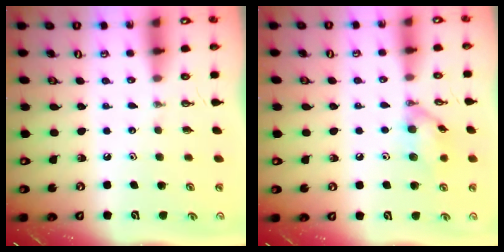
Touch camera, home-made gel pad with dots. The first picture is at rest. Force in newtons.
{"total": 10.8, "press": 10.8, "slide": 0.3}